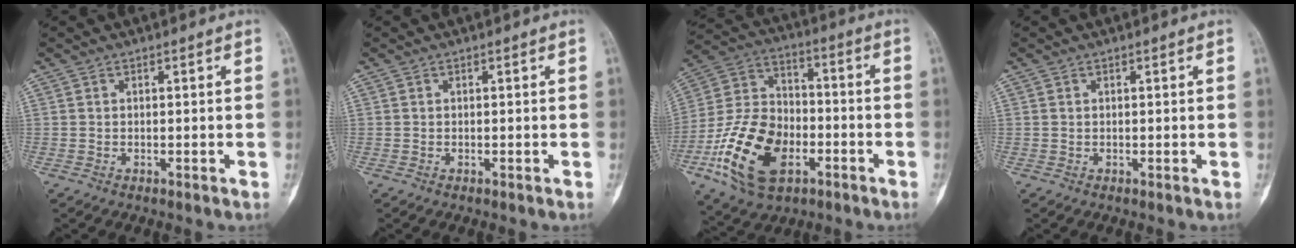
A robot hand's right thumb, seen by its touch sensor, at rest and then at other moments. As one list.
[{"total": 0.0}, {"total": 20.0, "force": [-7.7, 12.2, 13.8], "torque": [-0.243, 0.041, -0.137]}, {"total": 0.0}]